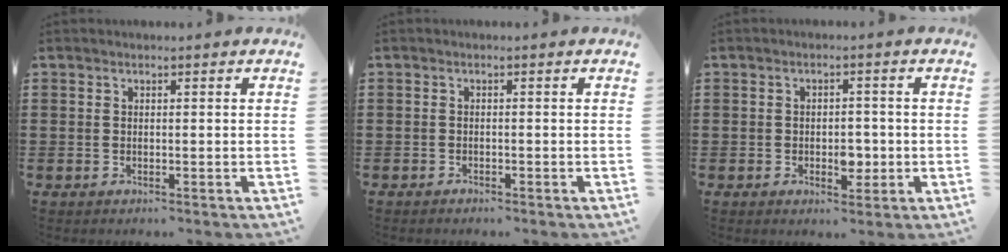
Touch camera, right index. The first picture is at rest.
{"total": 0.7, "force": [-0.6, 0.2, 0.1], "torque": [-0.004, -0.002, -0.013]}
{"total": 3.6, "force": [-0.9, 2.2, 2.7], "torque": [-0.042, 0.001, -0.018]}